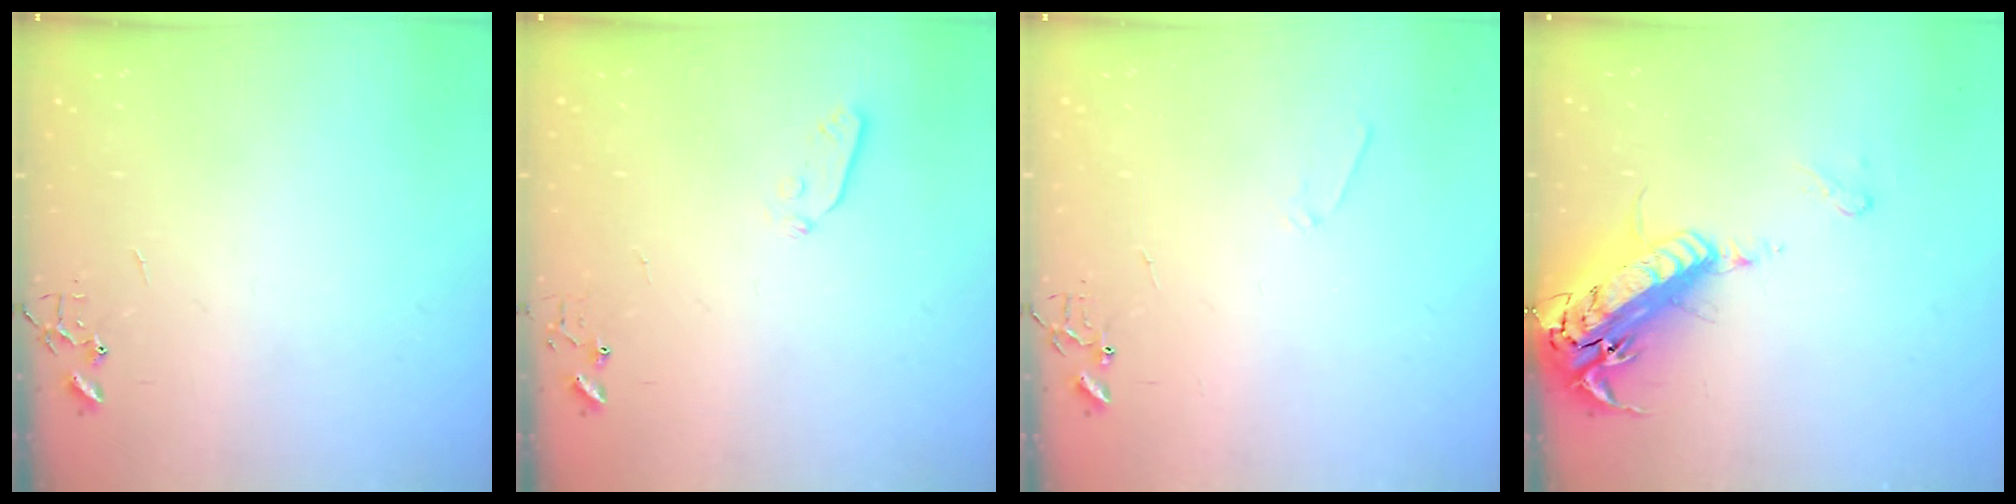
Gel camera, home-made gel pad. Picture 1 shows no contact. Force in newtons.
{"total": 3.5, "press": 3.3, "slide": 1.0}
{"total": 5.9, "press": 5.9, "slide": 0.4}
{"total": 21.2, "press": 20.7, "slide": 4.7}